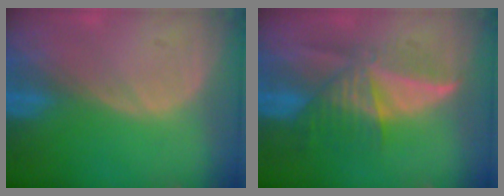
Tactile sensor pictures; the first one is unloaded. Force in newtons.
{"total": 6.5, "press": 6.4, "slide": 0.8}